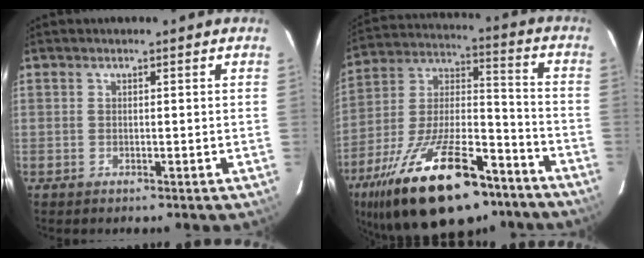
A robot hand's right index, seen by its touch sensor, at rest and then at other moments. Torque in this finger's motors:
{"motor_torque": [1.59, -0.54, 1.05, 0.21]}